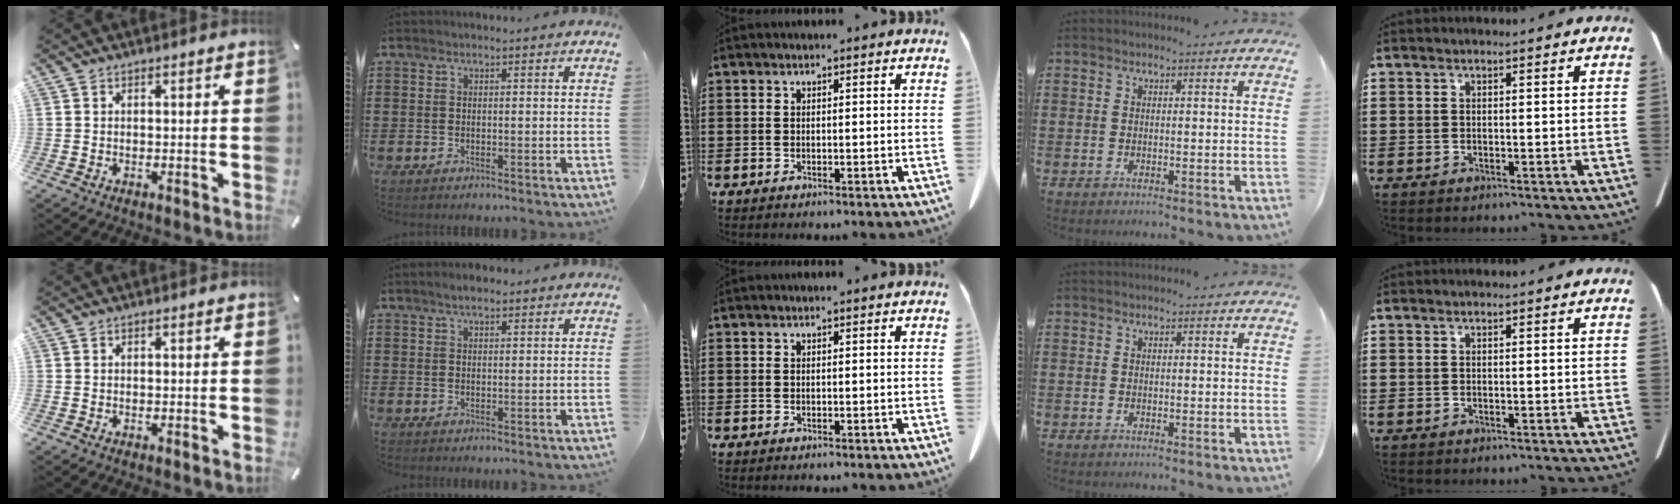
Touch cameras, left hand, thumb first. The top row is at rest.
{"index": {"total": 2.2, "force": [1.6, 0.8, 1.2], "torque": [-0.026, 0.005, 0.029]}}